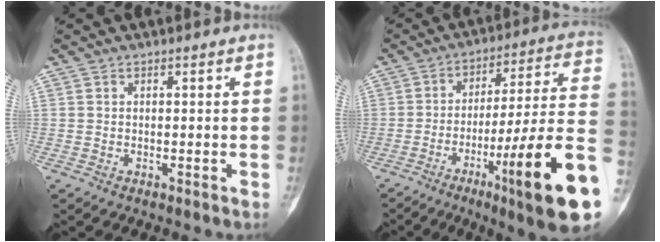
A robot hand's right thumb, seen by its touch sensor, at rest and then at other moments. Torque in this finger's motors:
{"motor_torque": [2.85, 1.30, 1.76, -1.02, 0.54]}